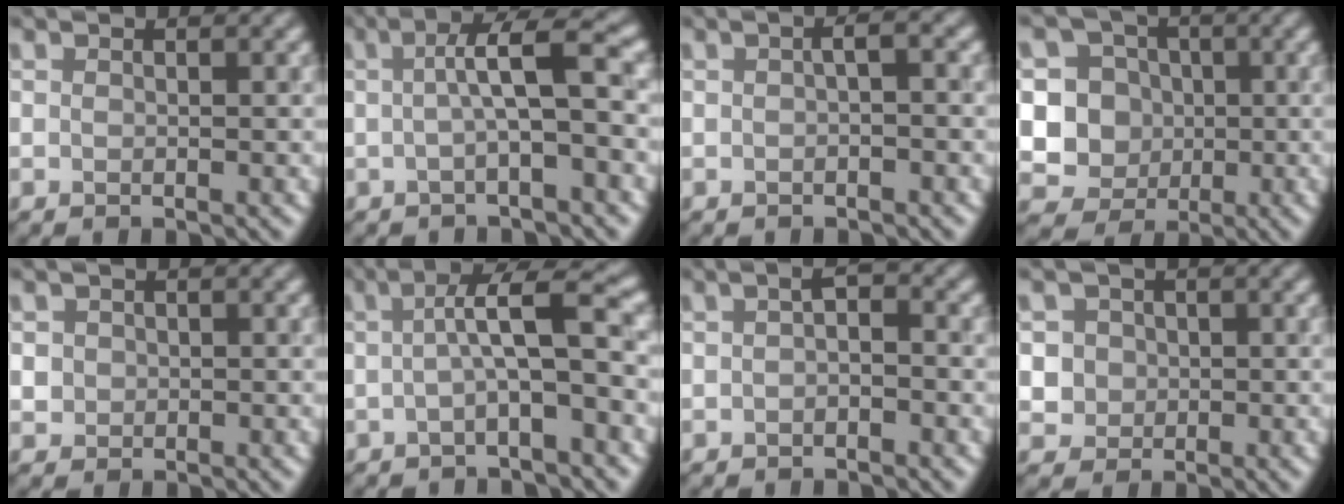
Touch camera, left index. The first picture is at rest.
{"total": 4.6, "force": [0.1, 0.7, 4.5], "torque": [-0.069, 0.016, -0.004]}
{"total": 1.5, "force": [-0.1, 0.3, 1.5], "torque": [-0.019, 0.007, -0.003]}
{"total": 7.2, "force": [0.1, 6.9, 1.9], "torque": [-0.035, 0.024, -0.018]}
{"total": 1.1, "force": [0.1, 1.1, 0.0], "torque": [0.012, 0.001, 0.003]}
{"total": 5.1, "force": [0.1, 0.9, 5.1], "torque": [-0.080, 0.025, -0.007]}
{"total": 1.3, "force": [-0.3, 0.3, 1.2], "torque": [-0.021, 0.004, -0.007]}
{"total": 3.9, "force": [0.9, 3.7, 1.1], "torque": [-0.004, 0.029, 0.005]}